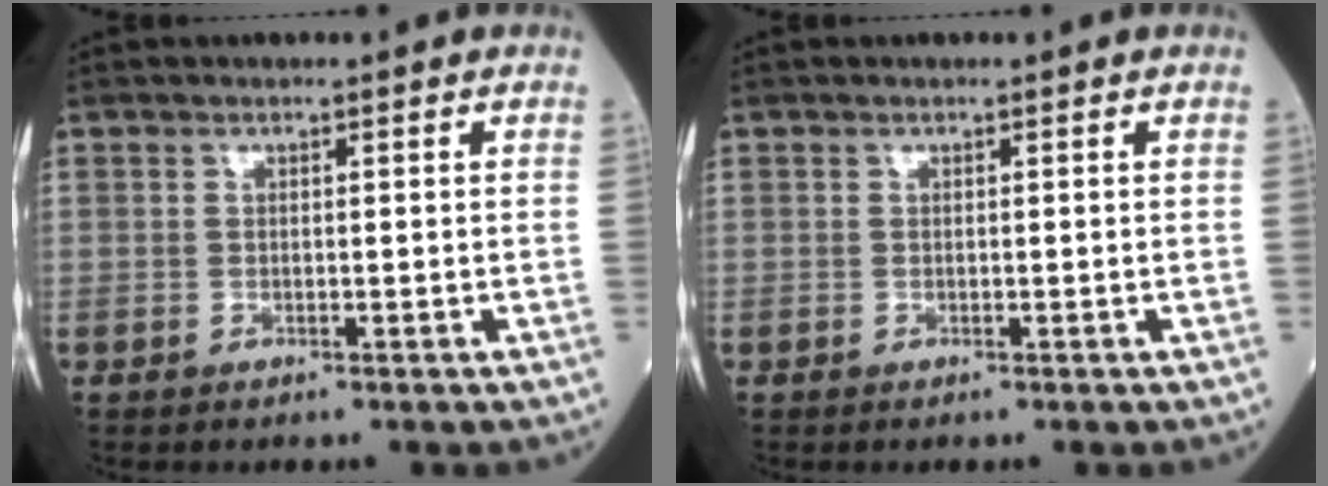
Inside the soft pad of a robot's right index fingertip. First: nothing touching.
{"total": 0.0}